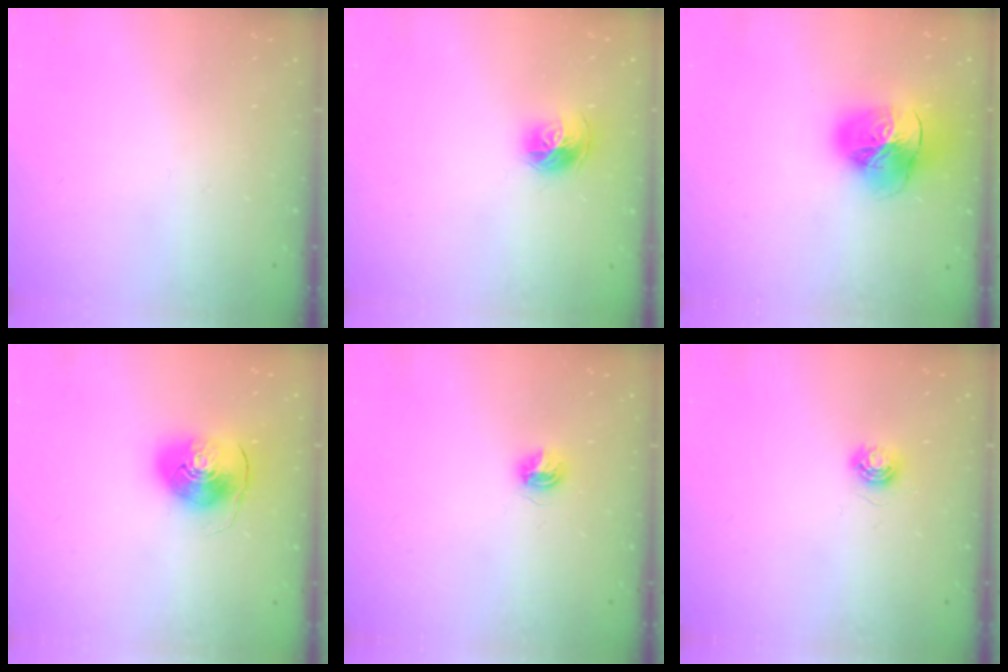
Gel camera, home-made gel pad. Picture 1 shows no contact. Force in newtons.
{"total": 10.6, "press": 10.5, "slide": 1.2}
{"total": 23.3, "press": 23.2, "slide": 2.4}
{"total": 10.2, "press": 10.1, "slide": 1.5}
{"total": 4.6, "press": 4.6, "slide": 0.6}
{"total": 5.6, "press": 5.6, "slide": 0.3}